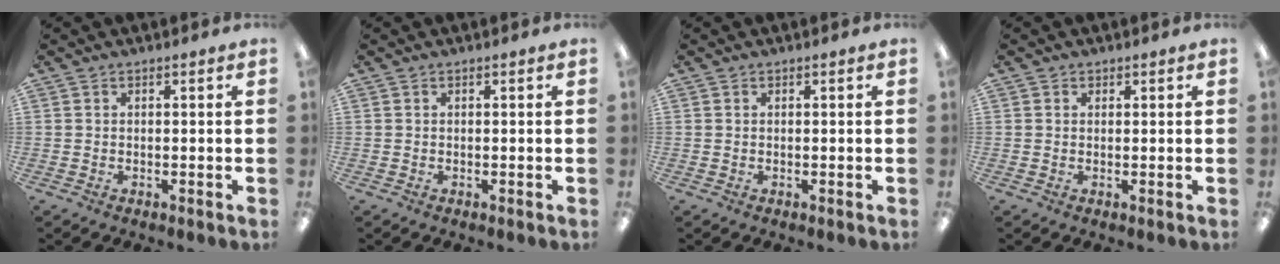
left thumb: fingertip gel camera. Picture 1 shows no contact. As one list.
[{"total": 0.0}, {"total": 0.0}, {"total": 0.6, "force": [0.5, 0.4, 0.0], "torque": [-0.001, 0.002, 0.009]}]